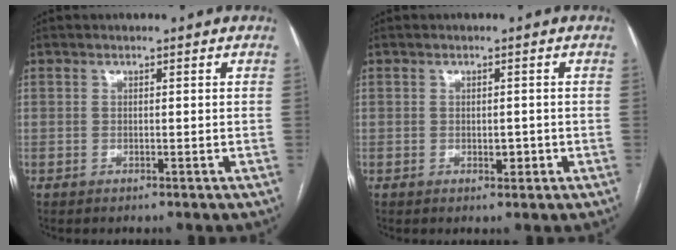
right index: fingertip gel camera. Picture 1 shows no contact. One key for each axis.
{"total": 1.7, "fx": -0.4, "fy": 1.0, "fz": 1.4, "tx": -0.019, "ty": 0.000, "tz": -0.001}